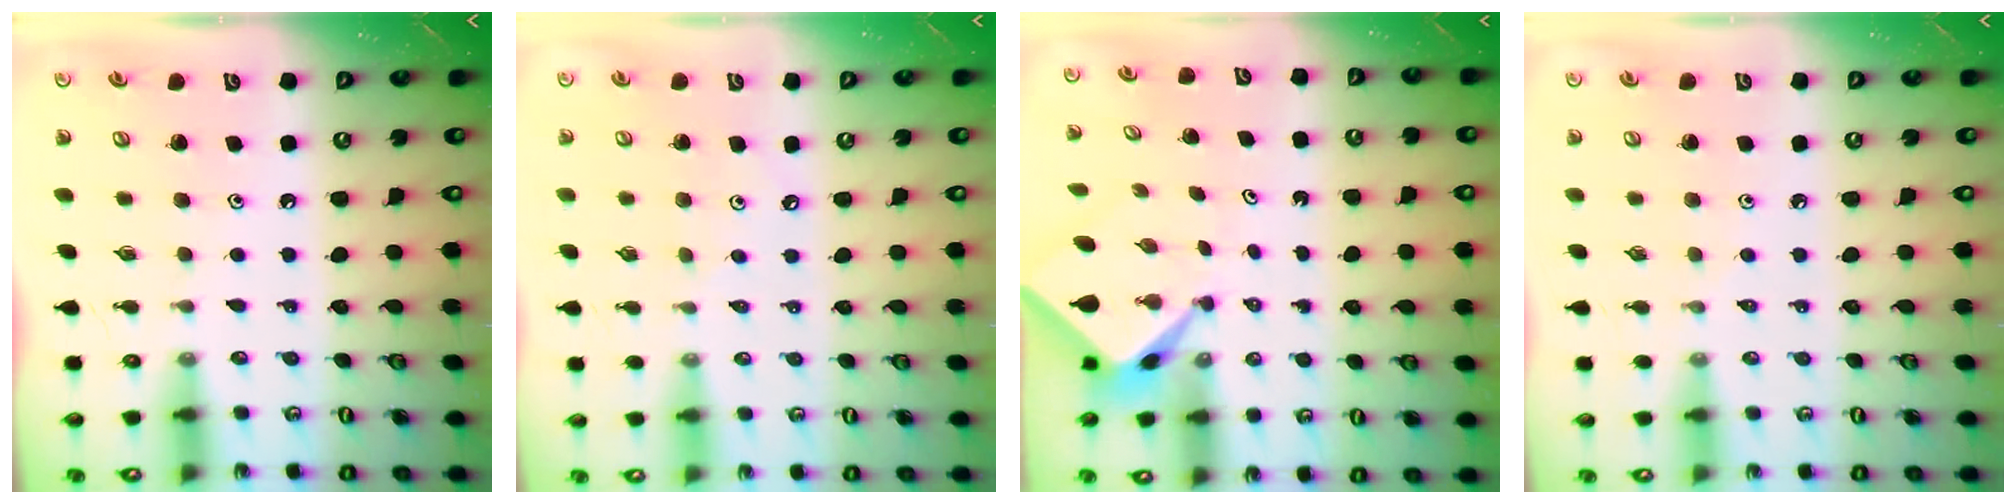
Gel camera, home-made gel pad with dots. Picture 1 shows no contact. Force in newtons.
{"total": 2.8, "press": 2.8, "slide": 0.5}
{"total": 2.4, "press": 2.4, "slide": 0.2}
{"total": 0.6, "press": 0.6, "slide": 0.3}